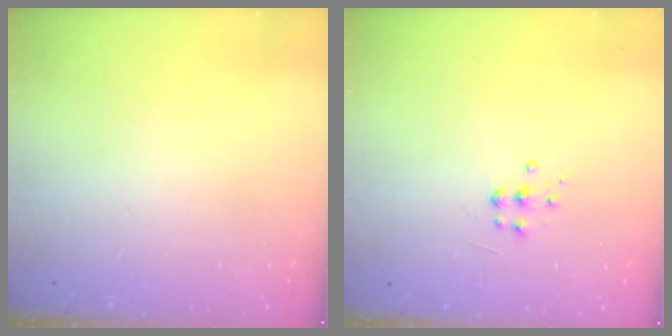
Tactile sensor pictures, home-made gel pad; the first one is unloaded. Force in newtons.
{"total": 4.9, "press": 4.9, "slide": 0.5}